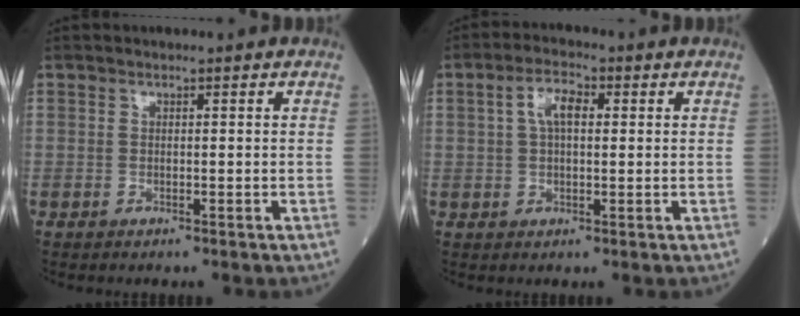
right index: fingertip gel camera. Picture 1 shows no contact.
{"total": 4.8, "force": [1.2, 2.1, 4.2], "torque": [-0.081, 0.016, 0.021]}